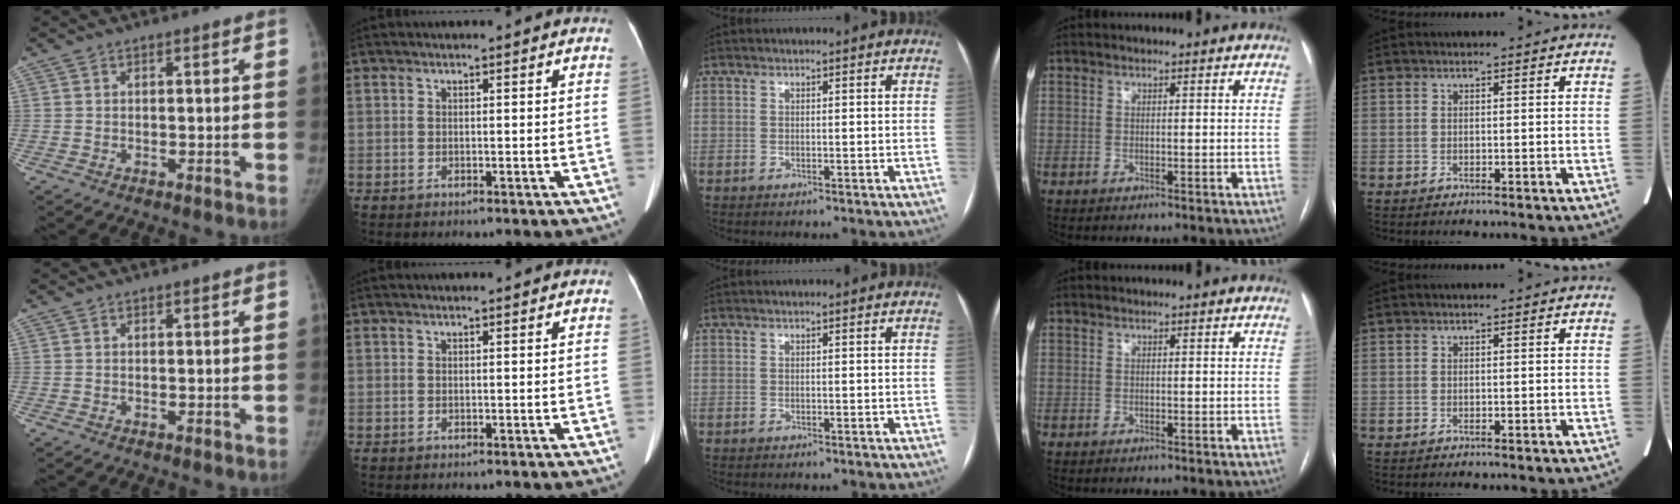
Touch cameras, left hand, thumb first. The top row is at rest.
{}